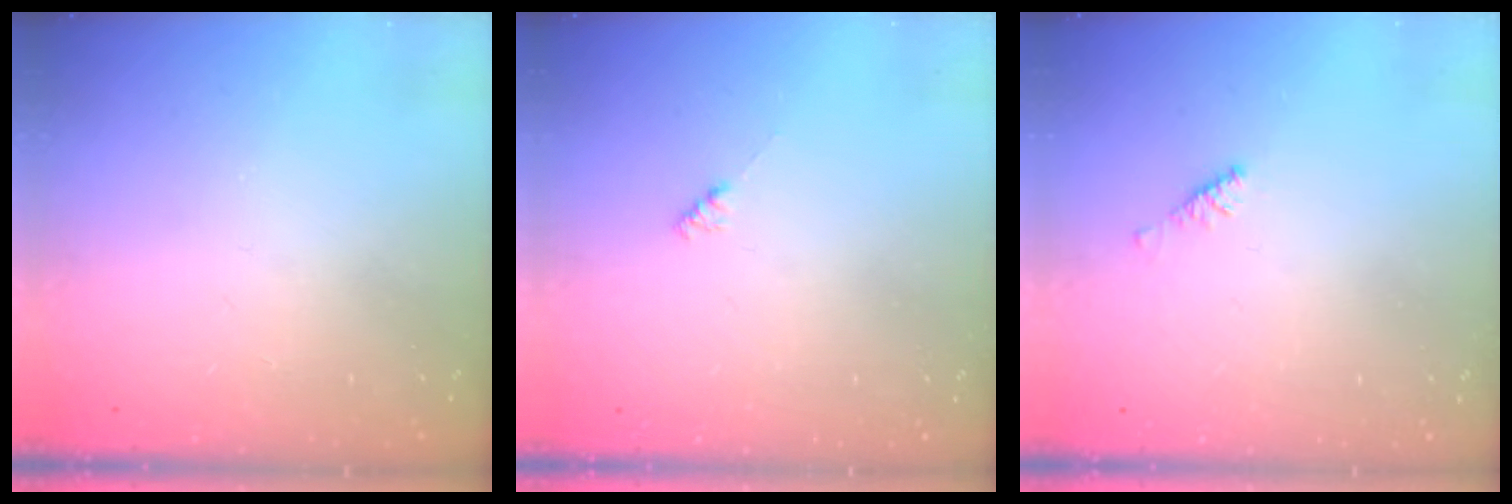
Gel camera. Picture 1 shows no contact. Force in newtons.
{"total": 2.0, "press": 1.9, "slide": 0.5}
{"total": 2.9, "press": 2.8, "slide": 0.6}